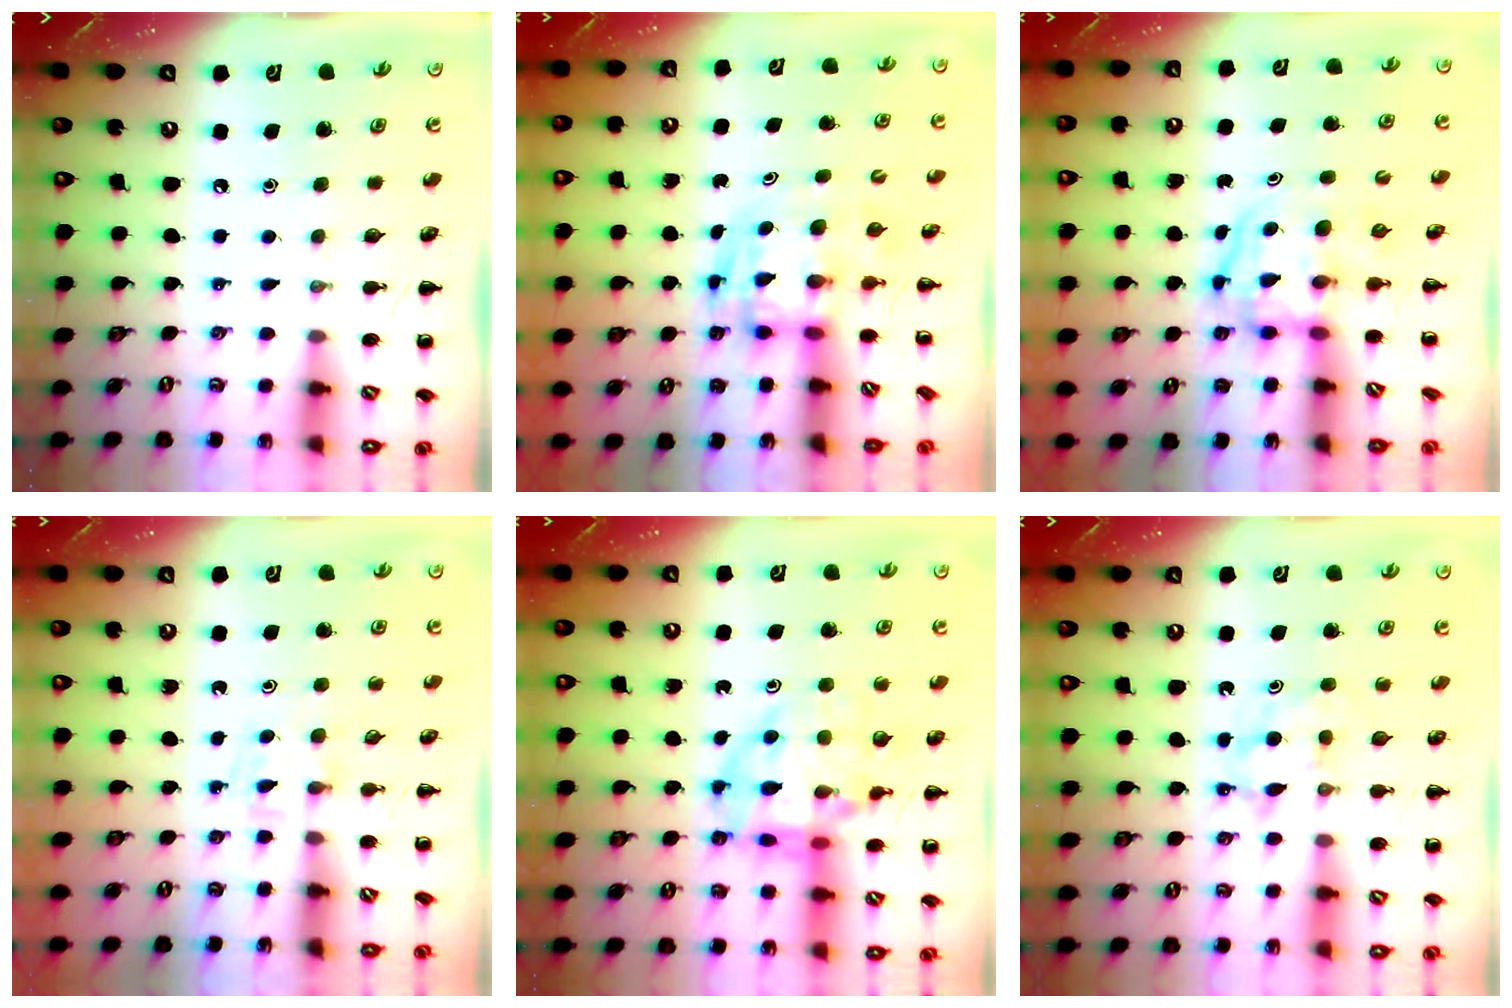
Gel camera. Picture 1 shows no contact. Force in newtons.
{"total": 3.3, "press": 3.3, "slide": 0.6}
{"total": 3.7, "press": 3.7, "slide": 0.6}
{"total": 2.8, "press": 2.5, "slide": 1.1}
{"total": 15.5, "press": 15.2, "slide": 3.1}
{"total": 4.5, "press": 4.3, "slide": 1.3}